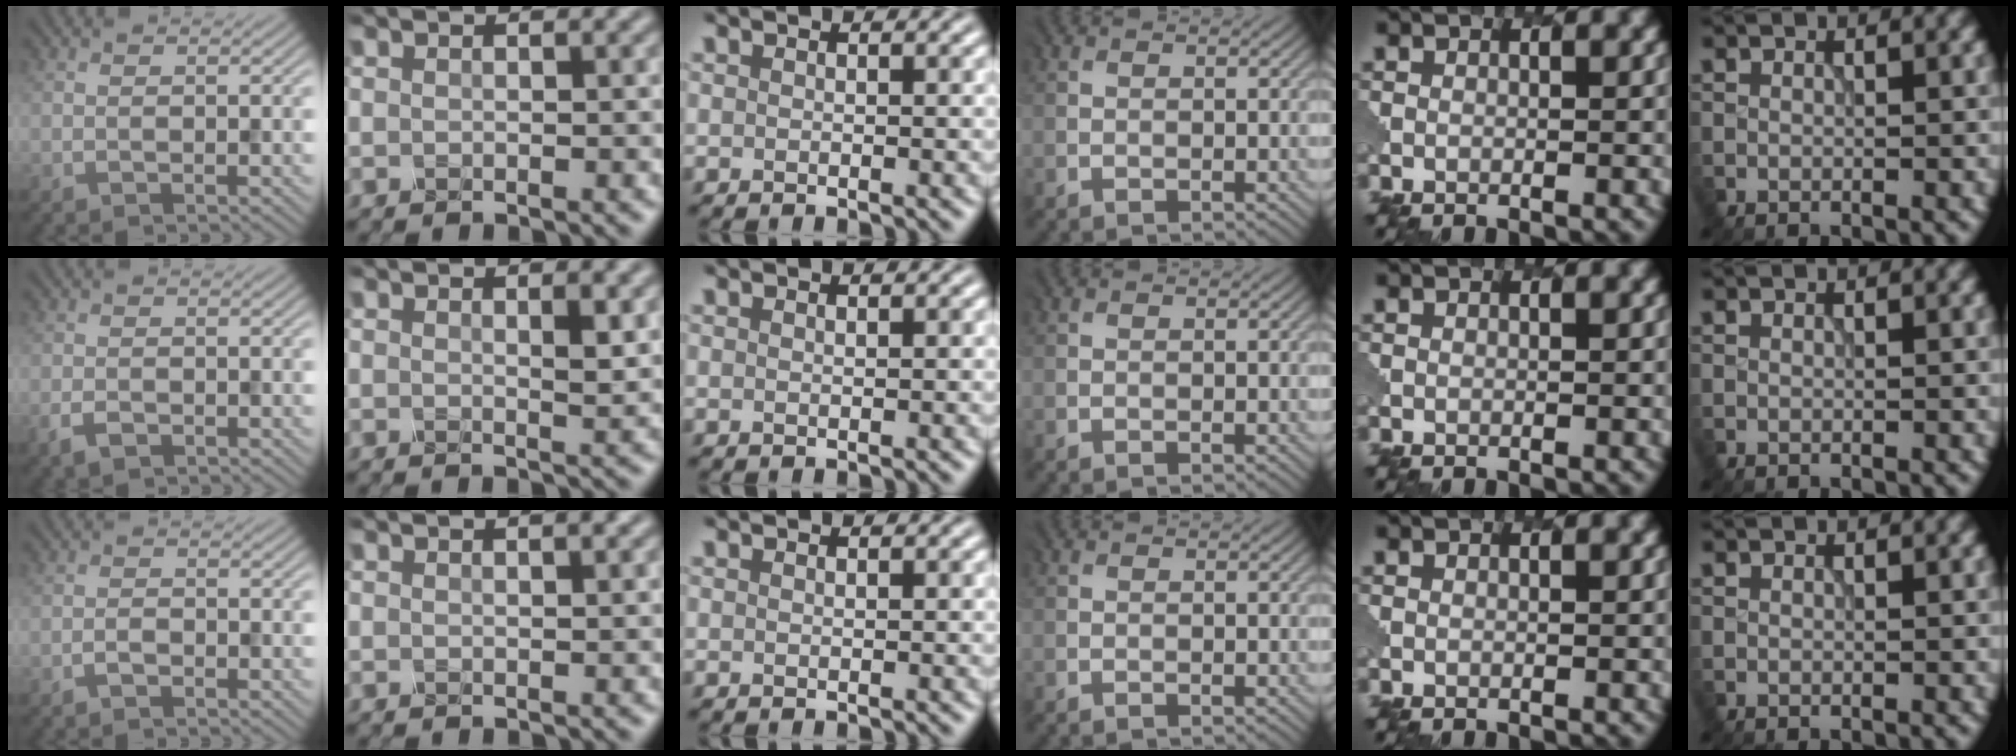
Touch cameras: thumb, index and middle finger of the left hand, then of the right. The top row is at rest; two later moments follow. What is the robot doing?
{"motion": "dispense", "object": "pipette"}